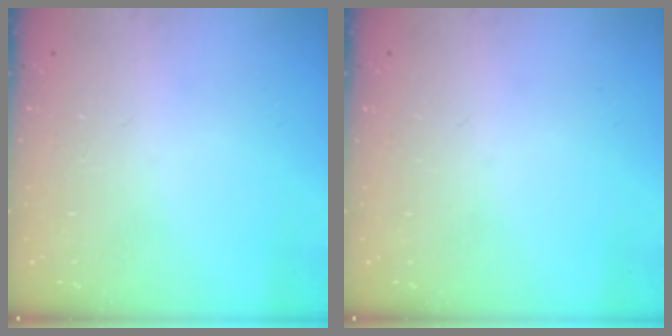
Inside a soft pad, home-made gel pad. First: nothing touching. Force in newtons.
{"total": 0.0}